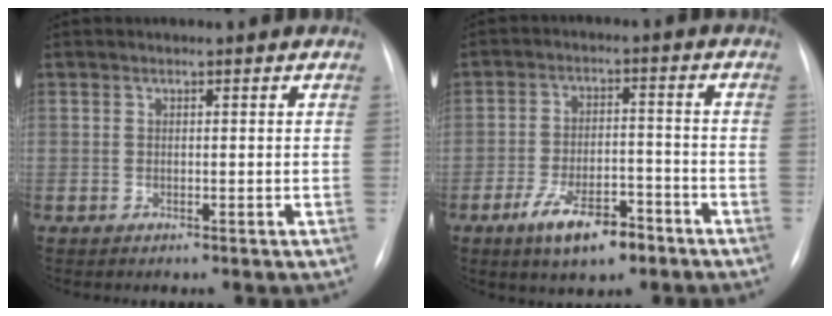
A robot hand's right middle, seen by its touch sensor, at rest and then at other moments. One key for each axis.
{"total": 8.6, "fx": -5.3, "fy": 3.2, "fz": 5.9, "tx": -0.107, "ty": -0.001, "tz": -0.087}